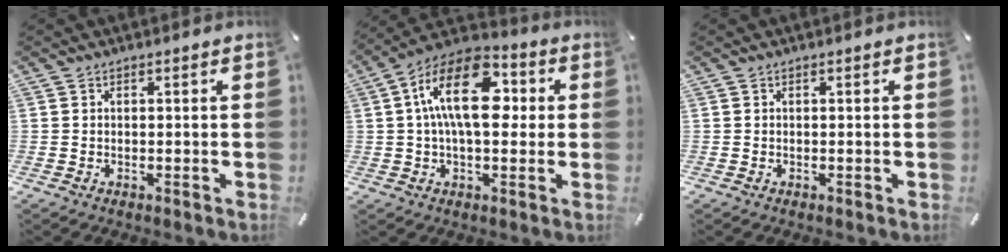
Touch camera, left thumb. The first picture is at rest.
{"total": 16.7, "force": [2.5, 9.0, 13.9], "torque": [-0.252, -0.001, 0.038]}
{"total": 0.0}